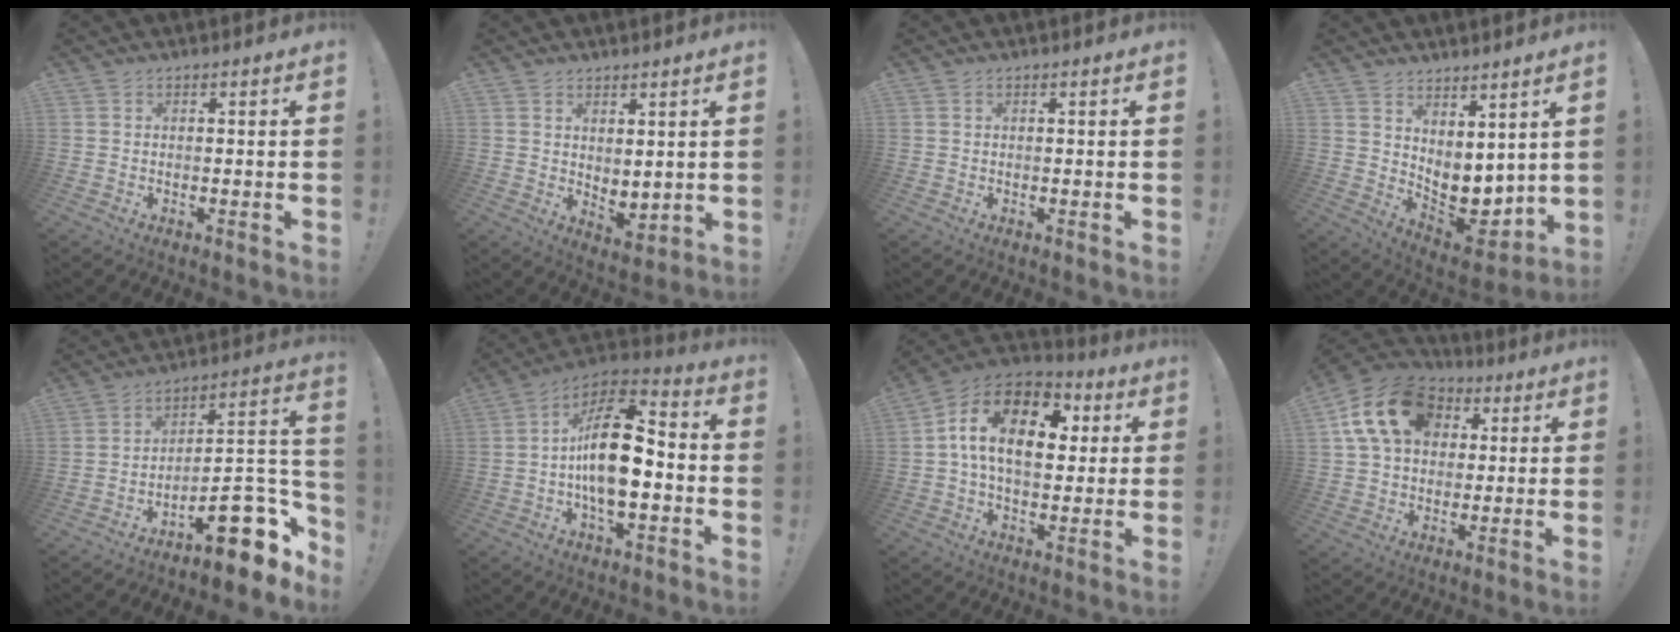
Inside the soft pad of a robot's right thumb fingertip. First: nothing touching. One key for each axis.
{"total": 4.3, "fx": 2.3, "fy": 2.5, "fz": 2.7, "tx": -0.025, "ty": -0.026, "tz": 0.046}
{"total": 0.0}
{"total": 7.6, "fx": 1.0, "fy": 6.2, "fz": 4.3, "tx": -0.027, "ty": -0.031, "tz": 0.033}
{"total": 17.9, "fx": -9.7, "fy": 6.6, "fz": 13.4, "tx": -0.145, "ty": 0.044, "tz": -0.152}
{"total": 19.2, "fx": -1.7, "fy": 9.0, "fz": 16.8, "tx": -0.283, "ty": 0.011, "tz": -0.031}
{"total": 17.9, "fx": 3.7, "fy": 10.8, "fz": 13.8, "tx": -0.226, "ty": 0.004, "tz": 0.057}
{"total": 17.2, "fx": 5.3, "fy": 12.7, "fz": 10.3, "tx": -0.165, "ty": 0.000, "tz": 0.102}